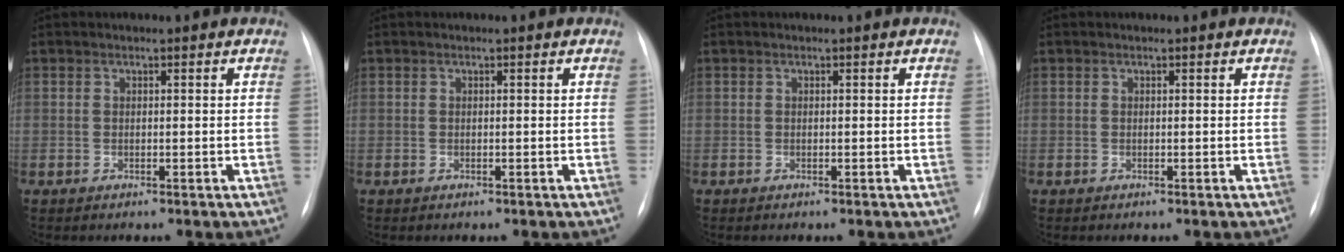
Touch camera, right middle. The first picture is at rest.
{"total": 0.0}
{"total": 0.0}
{"total": 0.0}